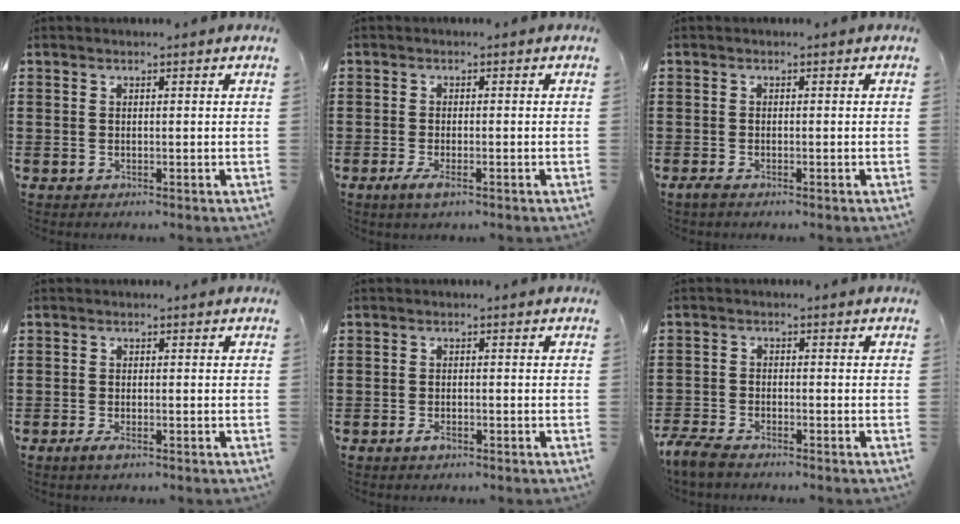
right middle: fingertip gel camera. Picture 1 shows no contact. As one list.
[{"total": 2.4, "force": [-1.1, 0.6, 2.1], "torque": [-0.050, -0.007, -0.023]}, {"total": 0.9, "force": [-0.6, 0.2, 0.6], "torque": [-0.021, -0.006, -0.013]}, {"total": 1.6, "force": [-0.8, 0.4, 1.3], "torque": [-0.033, -0.005, -0.018]}, {"total": 1.6, "force": [-0.9, 0.6, 1.1], "torque": [-0.028, -0.006, -0.018]}, {"total": 3.6, "force": [-3.3, 0.7, 1.4], "torque": [-0.052, -0.009, -0.072]}]